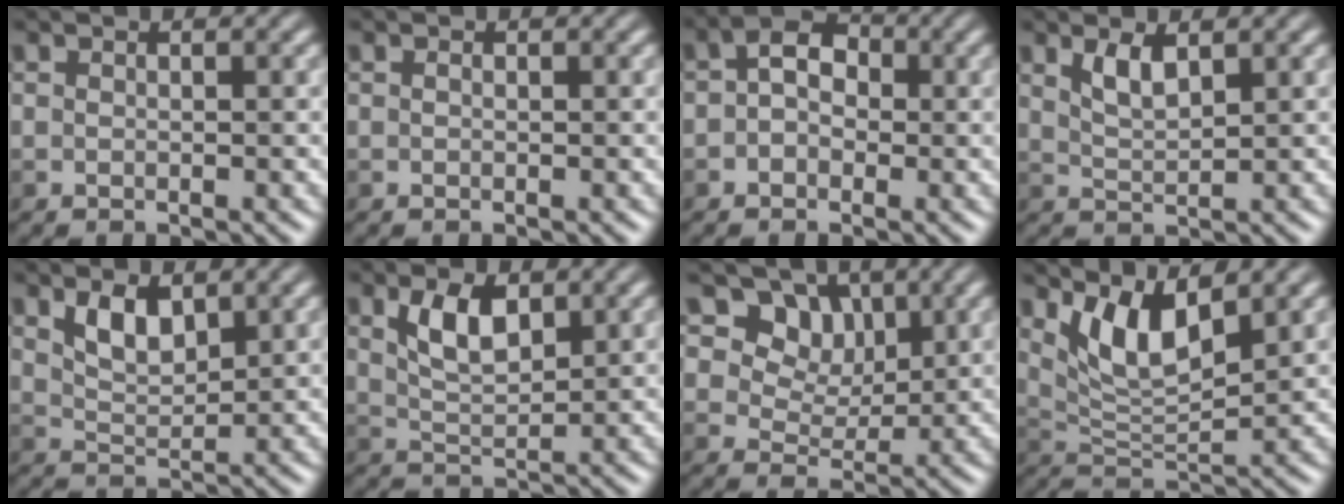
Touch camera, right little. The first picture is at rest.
{"total": 0.0}
{"total": 2.9, "force": [-0.1, 2.2, 2.0], "torque": [-0.029, 0.009, -0.013]}
{"total": 2.1, "force": [1.2, 0.7, 1.6], "torque": [-0.034, -0.004, 0.028]}
{"total": 2.7, "force": [1.5, 1.2, 1.8], "torque": [-0.038, -0.003, 0.033]}
{"total": 3.5, "force": [1.5, 1.7, 2.6], "torque": [-0.056, 0.003, 0.031]}
{"total": 8.2, "force": [4.4, 5.9, 3.6], "torque": [-0.065, -0.010, 0.079]}
{"total": 4.7, "force": [2.6, 1.4, 3.7], "torque": [-0.078, -0.011, 0.052]}